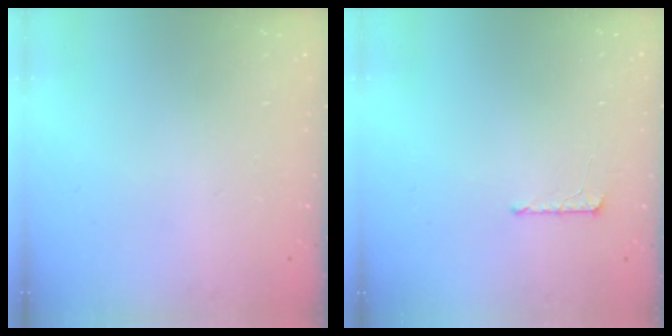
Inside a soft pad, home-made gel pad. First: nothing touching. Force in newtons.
{"total": 4.2, "press": 4.2, "slide": 0.5}